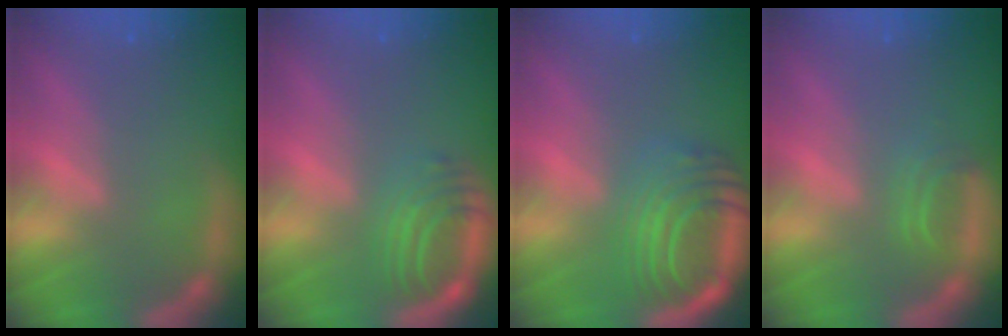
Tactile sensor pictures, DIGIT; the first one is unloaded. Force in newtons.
{"total": 5.0}
{"total": 9.5}
{"total": 1.9}